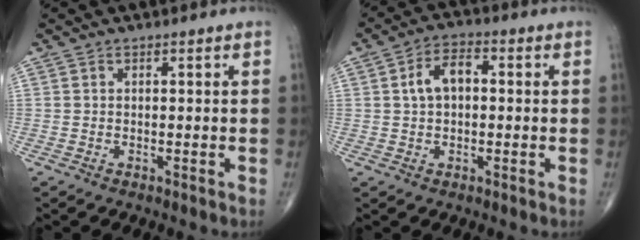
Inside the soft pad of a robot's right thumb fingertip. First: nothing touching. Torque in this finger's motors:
{"motor_torque": [-0.33, 0.50, 0.05, 0.17, 0.17]}